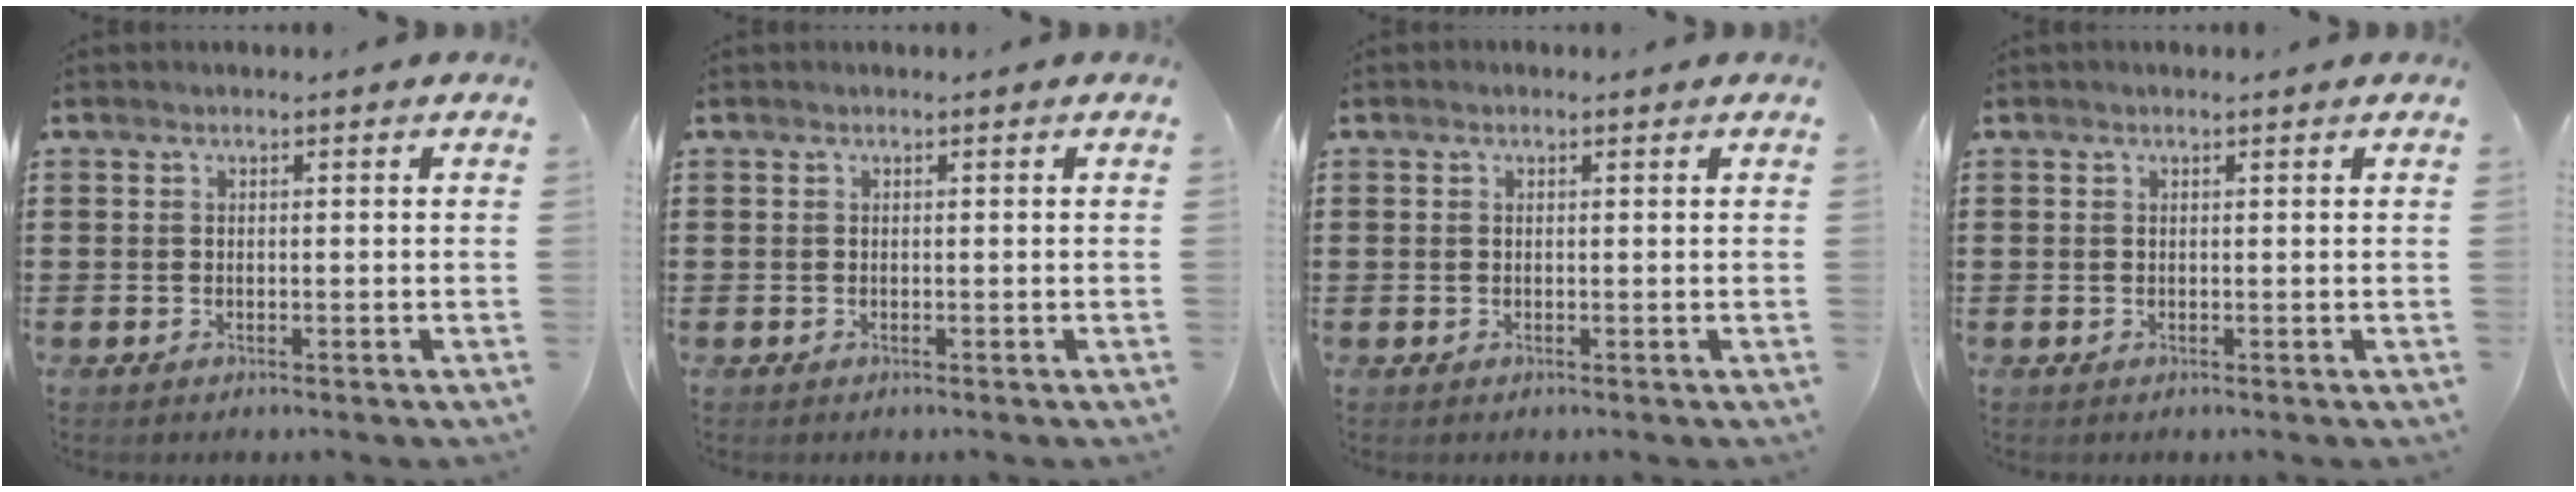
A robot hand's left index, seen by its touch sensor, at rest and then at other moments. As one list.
[{"total": 0.0}, {"total": 0.0}, {"total": 0.0}]